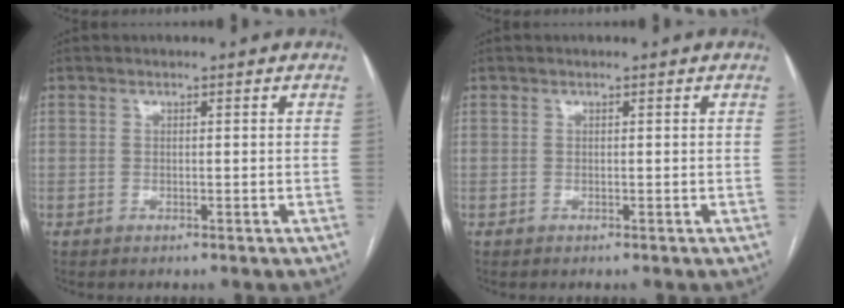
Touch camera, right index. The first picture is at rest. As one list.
[{"total": 0.0}]